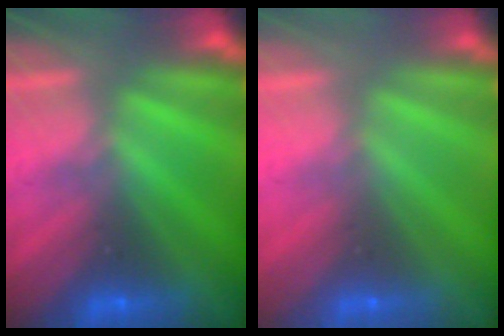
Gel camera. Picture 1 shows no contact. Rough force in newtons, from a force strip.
{"total": 2.7}